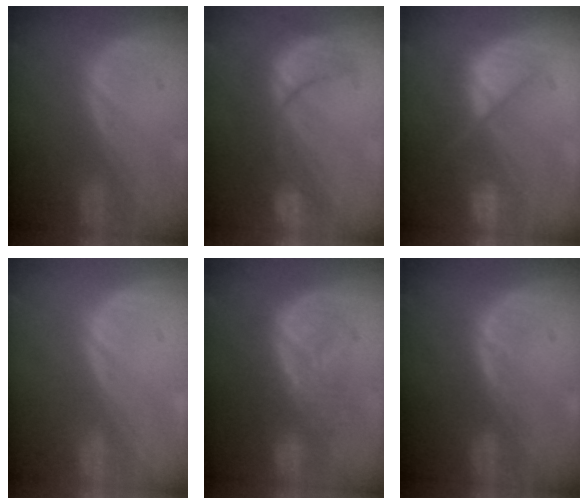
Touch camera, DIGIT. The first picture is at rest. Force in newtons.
{"total": 8.3, "press": 8.2, "slide": 1.1}
{"total": 9.4, "press": 7.9, "slide": 5.0}
{"total": 0.5, "press": 0.0, "slide": 0.5}
{"total": 8.0, "press": 7.9, "slide": 1.5}
{"total": 1.7, "press": 1.7, "slide": 0.1}